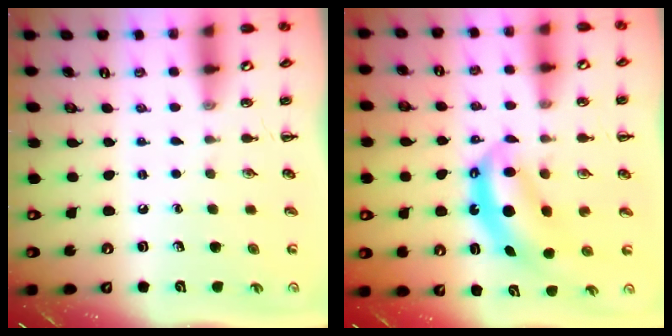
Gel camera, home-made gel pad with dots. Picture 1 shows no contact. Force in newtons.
{"total": 6.7, "press": 6.6, "slide": 1.1}